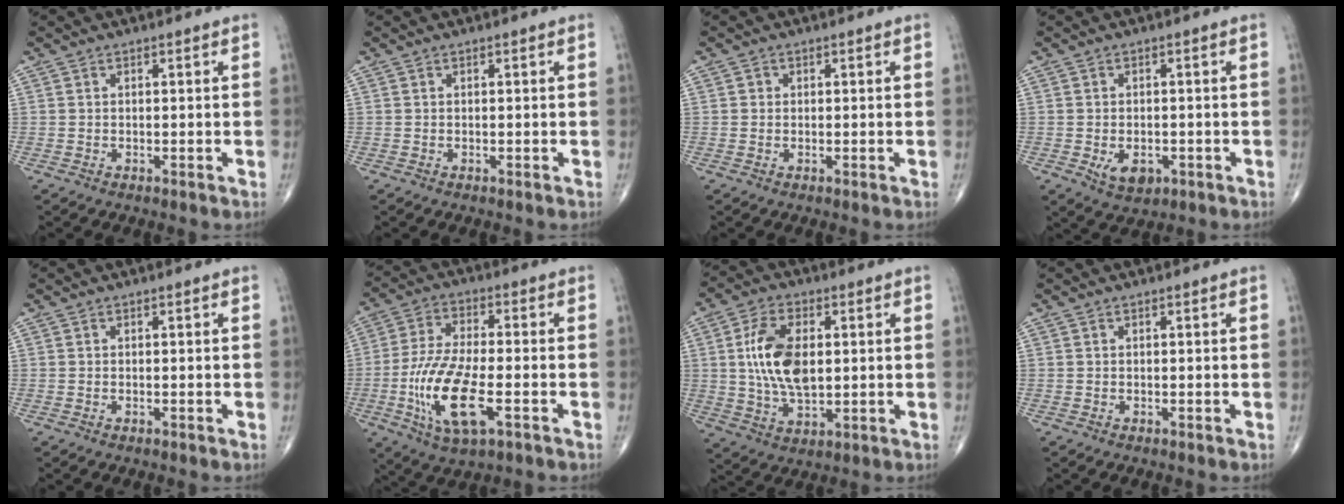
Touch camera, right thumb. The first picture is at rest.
{"total": 0.0}
{"total": 0.7, "force": [0.1, 0.7, 0.1], "torque": [0.002, 0.002, 0.001]}
{"total": 4.7, "force": [-1.5, 3.0, 3.4], "torque": [-0.045, 0.000, -0.015]}
{"total": 0.0}
{"total": 14.7, "force": [-4.3, 5.3, 13.0], "torque": [-0.273, 0.007, -0.076]}
{"total": 12.6, "force": [1.6, 6.9, 10.3], "torque": [-0.190, -0.004, 0.033]}
{"total": 0.0}